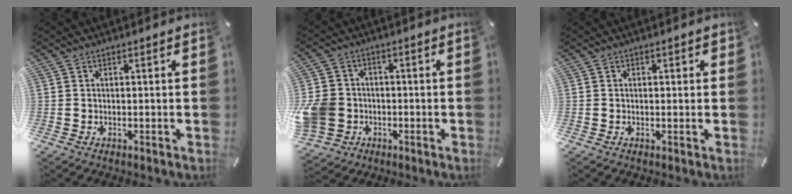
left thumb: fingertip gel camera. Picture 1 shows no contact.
{"total": 9.5, "force": [-1.8, 8.6, 3.7], "torque": [-0.101, 0.019, -0.032]}
{"total": 0.7, "force": [0.0, 0.5, 0.5], "torque": [-0.001, 0.000, -0.002]}